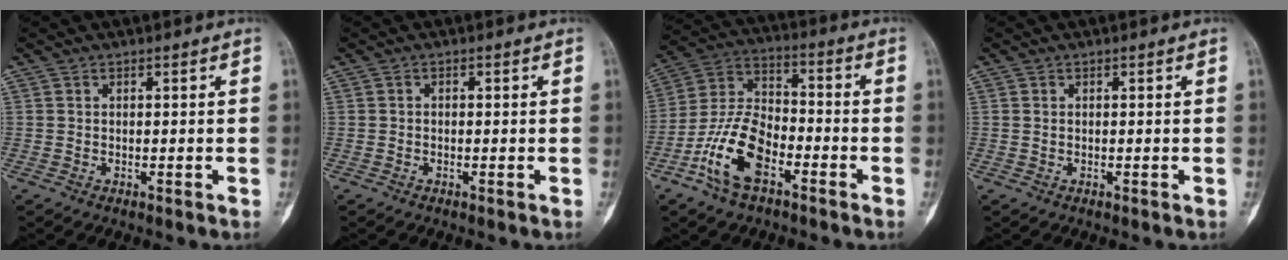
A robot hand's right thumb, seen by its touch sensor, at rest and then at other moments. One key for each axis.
{"total": 0.0}
{"total": 13.5, "fx": -6.4, "fy": 7.1, "fz": 9.6, "tx": -0.186, "ty": 0.040, "tz": -0.127}
{"total": 0.0}